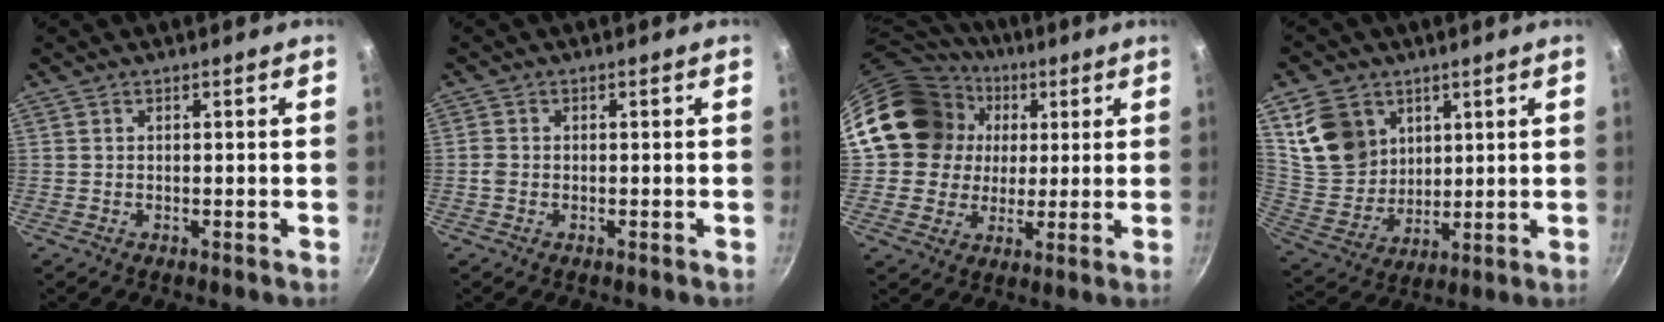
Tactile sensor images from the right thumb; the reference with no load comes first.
{"total": 1.4, "force": [-0.4, 1.1, 0.7], "torque": [-0.013, 0.004, -0.010]}
{"total": 18.6, "force": [3.4, 16.6, 7.8], "torque": [-0.130, 0.023, 0.059]}
{"total": 13.7, "force": [5.9, 10.7, 6.0], "torque": [-0.080, -0.022, 0.135]}